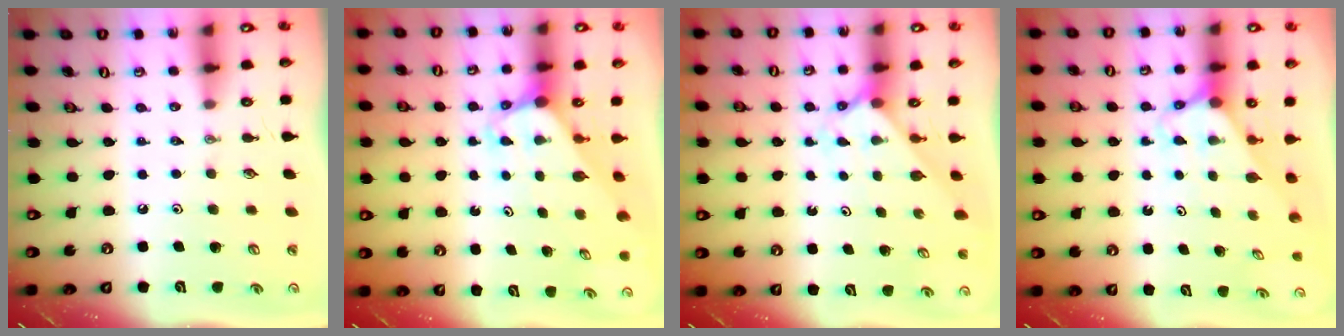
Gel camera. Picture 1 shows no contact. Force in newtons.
{"total": 3.1, "press": 3.1, "slide": 0.2}
{"total": 2.3, "press": 2.3, "slide": 0.2}
{"total": 2.7, "press": 2.7, "slide": 0.2}